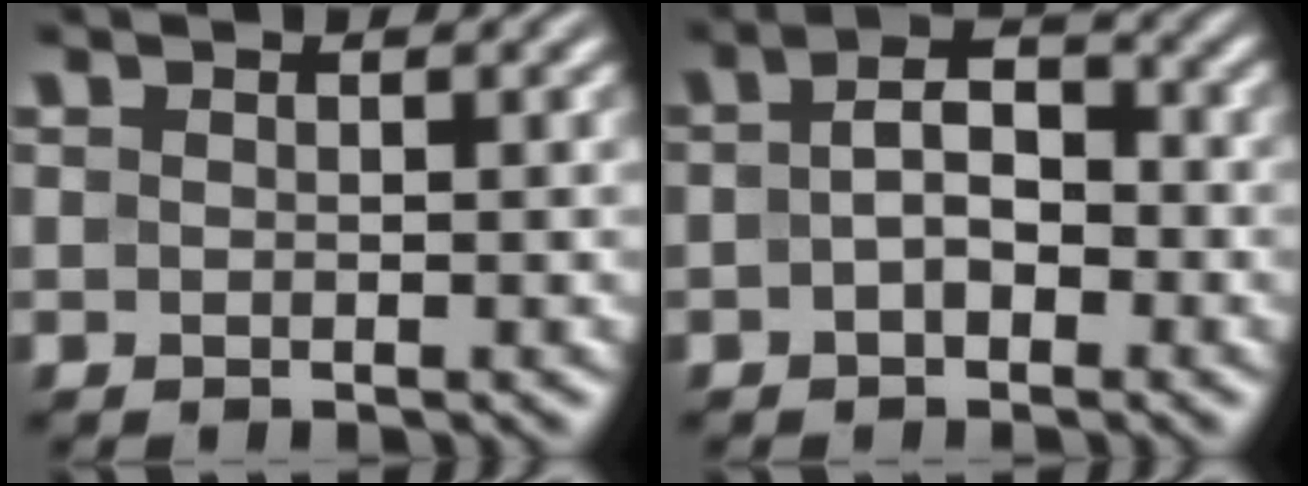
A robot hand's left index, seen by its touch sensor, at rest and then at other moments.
{"total": 3.6, "force": [-0.5, 2.1, 2.8], "torque": [-0.049, 0.007, -0.017]}